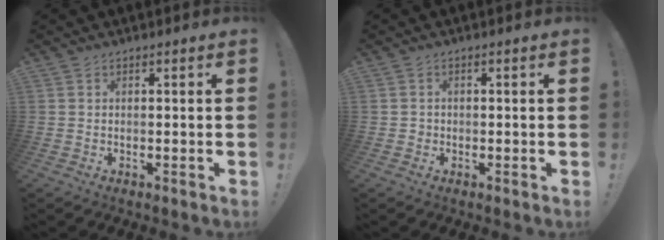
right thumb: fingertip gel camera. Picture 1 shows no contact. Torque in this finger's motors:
{"motor_torque": [0.09, -0.13, 0.14, -0.25, 0.00]}